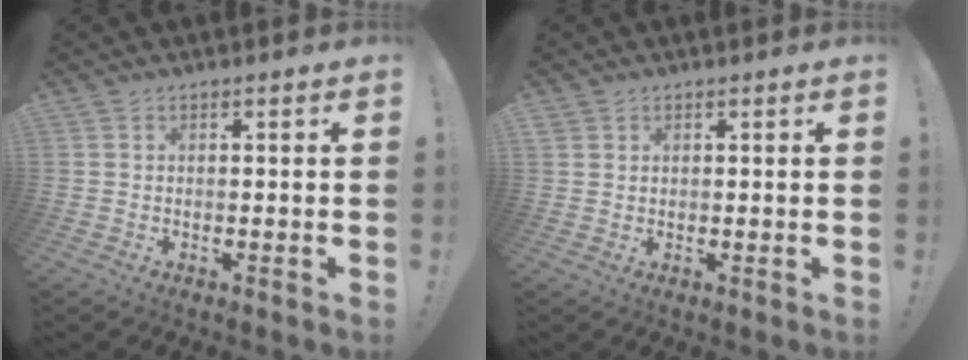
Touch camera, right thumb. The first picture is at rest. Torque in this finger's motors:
{"motor_torque": [0.57, 1.33, 0.55, 0.35, 0.22]}